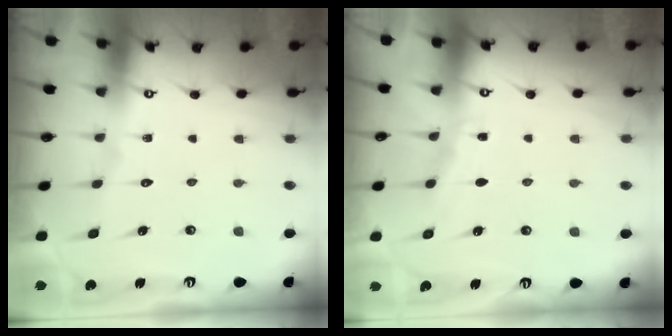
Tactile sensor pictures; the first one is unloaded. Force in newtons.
{"total": 3.8, "press": 3.8, "slide": 0.5}